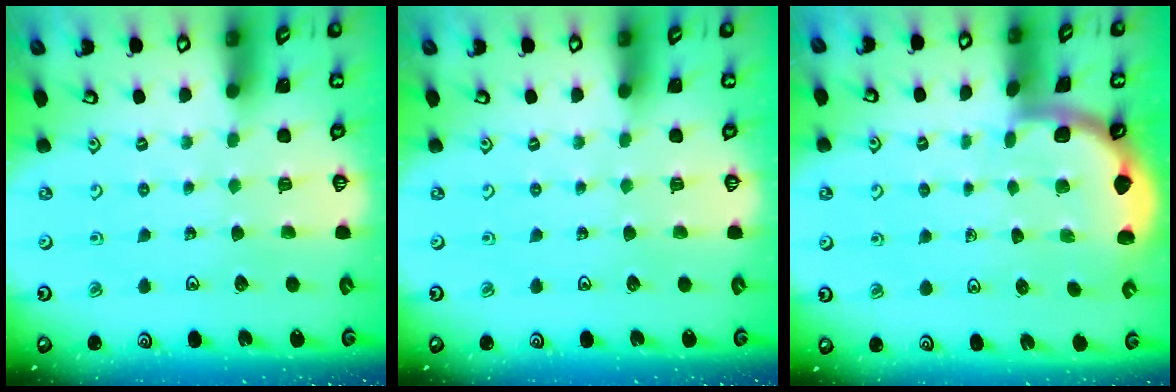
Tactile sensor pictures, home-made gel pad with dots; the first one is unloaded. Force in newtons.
{"total": 0.0}
{"total": 1.8, "press": 1.8, "slide": 0.1}